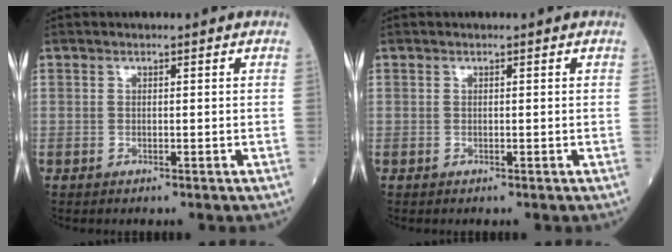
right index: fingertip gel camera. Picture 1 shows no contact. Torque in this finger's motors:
{"motor_torque": [-0.13, 0.00, 0.05, 0.02]}